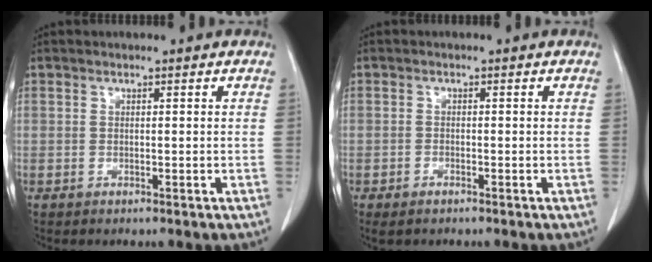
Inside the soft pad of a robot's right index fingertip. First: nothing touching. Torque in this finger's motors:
{"motor_torque": [0.20, -0.16, 0.10, 0.02]}